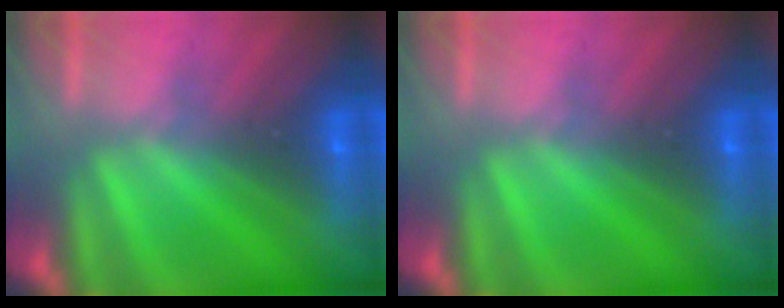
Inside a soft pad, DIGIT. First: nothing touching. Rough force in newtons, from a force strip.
{"total": 0.0}